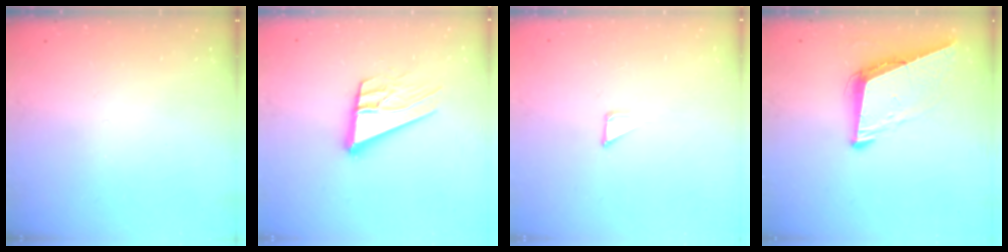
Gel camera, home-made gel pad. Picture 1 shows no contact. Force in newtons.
{"total": 14.1, "press": 13.9, "slide": 2.4}
{"total": 1.7, "press": 1.7, "slide": 0.0}
{"total": 8.9, "press": 8.2, "slide": 3.5}